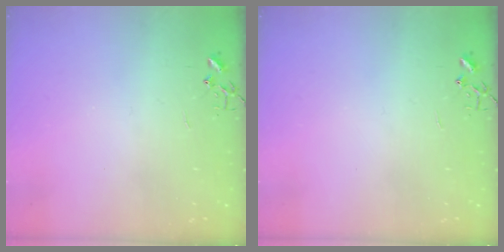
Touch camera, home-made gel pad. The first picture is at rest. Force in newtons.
{"total": 0.0}